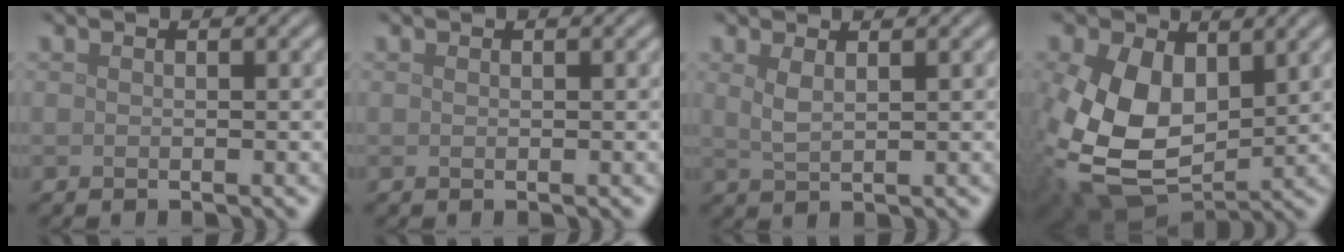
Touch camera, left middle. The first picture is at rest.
{"total": 0.0}
{"total": 1.6, "force": [0.8, 0.5, 1.2], "torque": [-0.029, -0.002, 0.020]}
{"total": 11.0, "force": [0.4, 7.1, 8.3], "torque": [-0.211, -0.016, 0.014]}